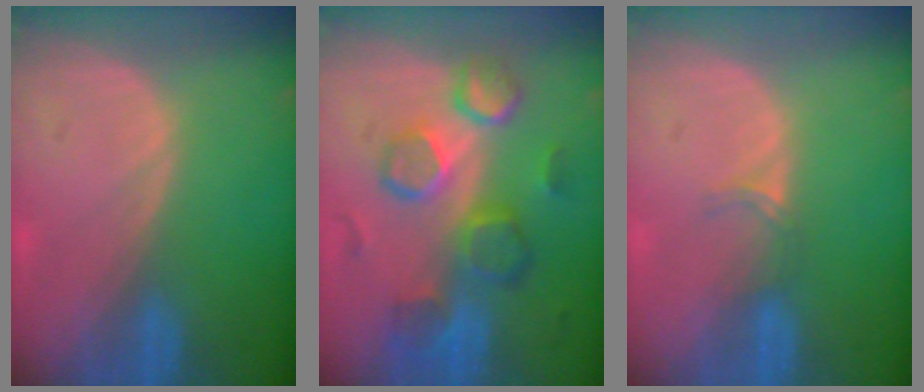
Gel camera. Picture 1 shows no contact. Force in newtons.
{"total": 10.3, "press": 9.1, "slide": 4.9}
{"total": 1.9, "press": 1.5, "slide": 1.2}